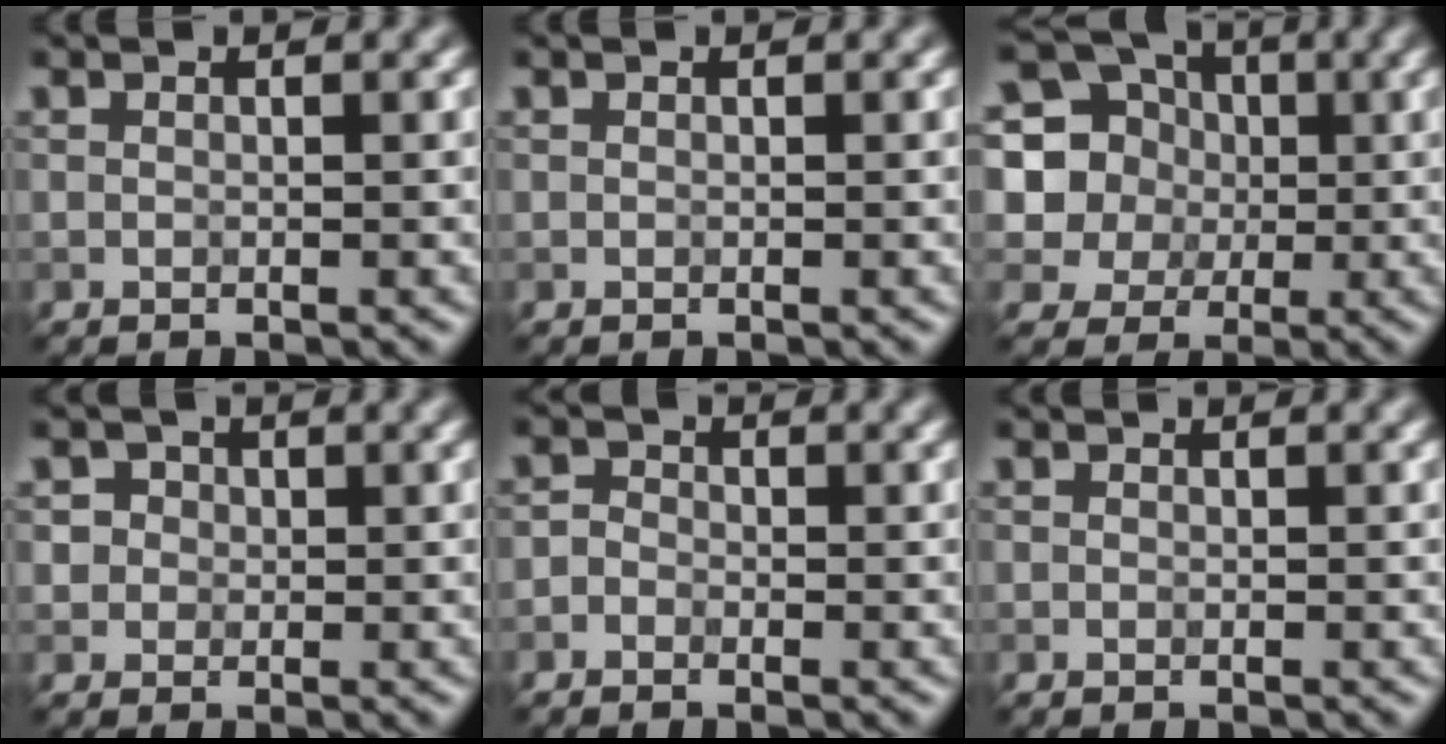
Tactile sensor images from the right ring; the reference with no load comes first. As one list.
[{"total": 0.0}, {"total": 12.4, "force": [3.1, 11.2, 4.3], "torque": [-0.136, 0.037, 0.049]}, {"total": 2.6, "force": [0.8, 2.3, 0.9], "torque": [0.000, 0.006, 0.008]}, {"total": 1.3, "force": [-0.6, 1.0, 0.5], "torque": [0.000, 0.003, -0.022]}, {"total": 0.0}]